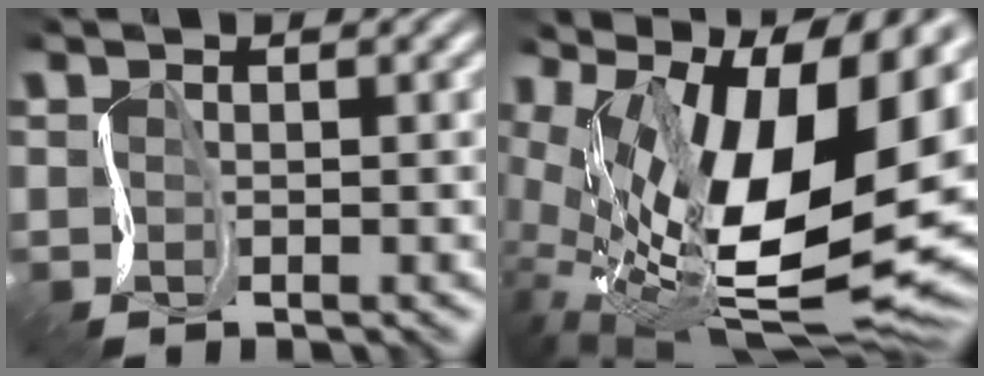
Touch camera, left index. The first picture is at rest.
{"total": 17.2, "force": [1.9, 8.0, 15.1], "torque": [-0.233, -0.017, 0.037]}